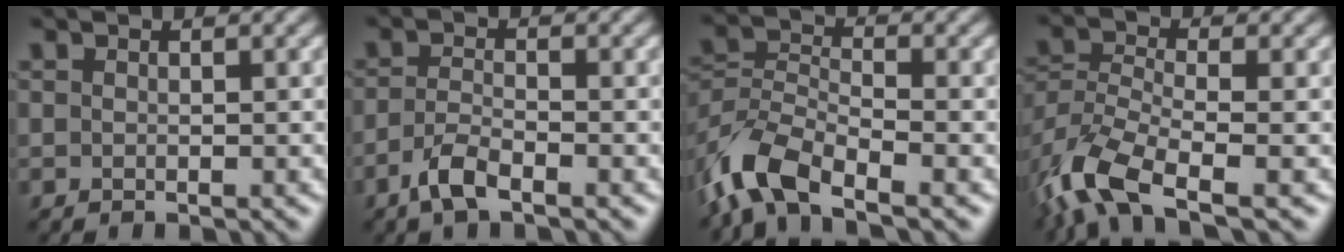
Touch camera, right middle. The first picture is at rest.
{"total": 2.8, "force": [-2.0, 0.8, 1.8], "torque": [-0.046, 0.001, -0.045]}
{"total": 7.6, "force": [-5.2, 3.3, 4.4], "torque": [-0.093, 0.003, -0.114]}
{"total": 8.4, "force": [-5.4, 3.3, 5.6], "torque": [-0.127, -0.006, -0.113]}